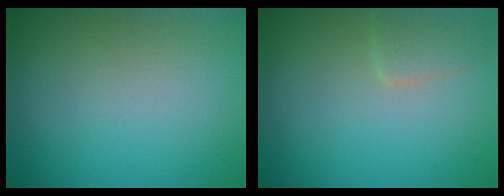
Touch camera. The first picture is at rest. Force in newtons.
{"total": 1.7, "press": 1.7, "slide": 0.1}